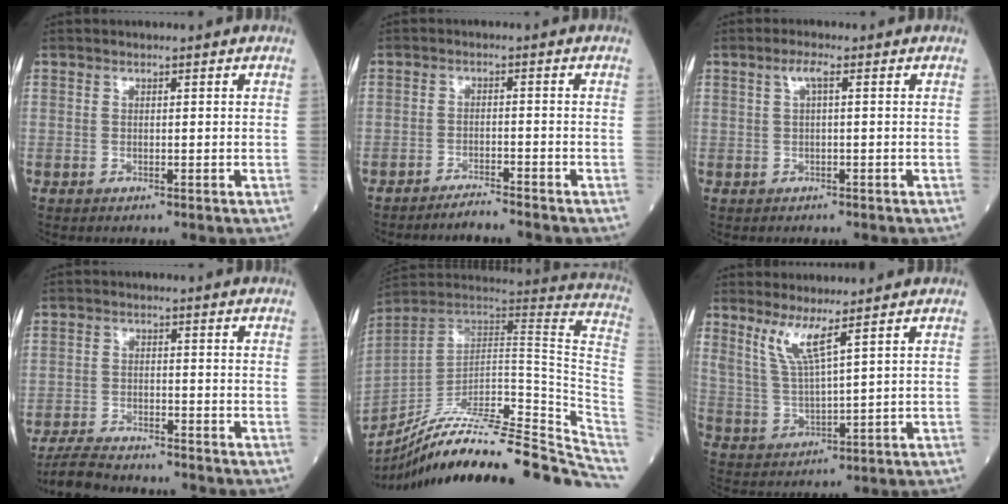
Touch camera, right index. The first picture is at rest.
{"total": 3.4, "force": [-3.3, -0.5, 0.5], "torque": [-0.007, -0.012, -0.053]}
{"total": 1.7, "force": [0.3, 0.3, 1.7], "torque": [-0.034, 0.007, 0.005]}
{"total": 8.1, "force": [-7.7, 0.9, 2.5], "torque": [-0.042, -0.017, -0.129]}
{"total": 32.4, "force": [-28.3, 2.0, 15.5], "torque": [-0.116, -0.019, -0.403]}
{"total": 5.9, "force": [3.9, -0.1, 4.4], "torque": [-0.096, -0.011, 0.087]}